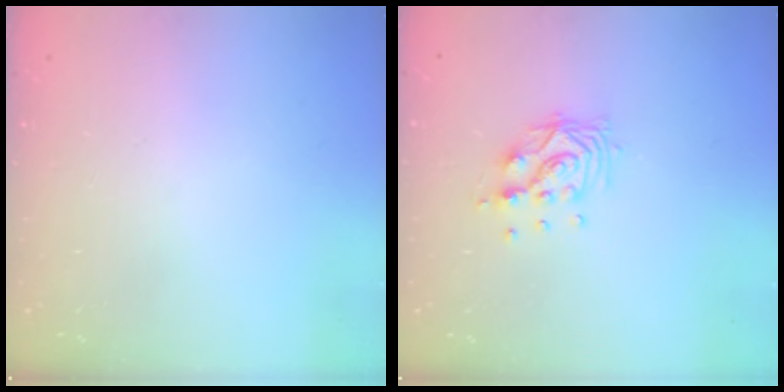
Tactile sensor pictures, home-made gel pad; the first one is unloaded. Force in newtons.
{"total": 9.8, "press": 9.8, "slide": 0.7}